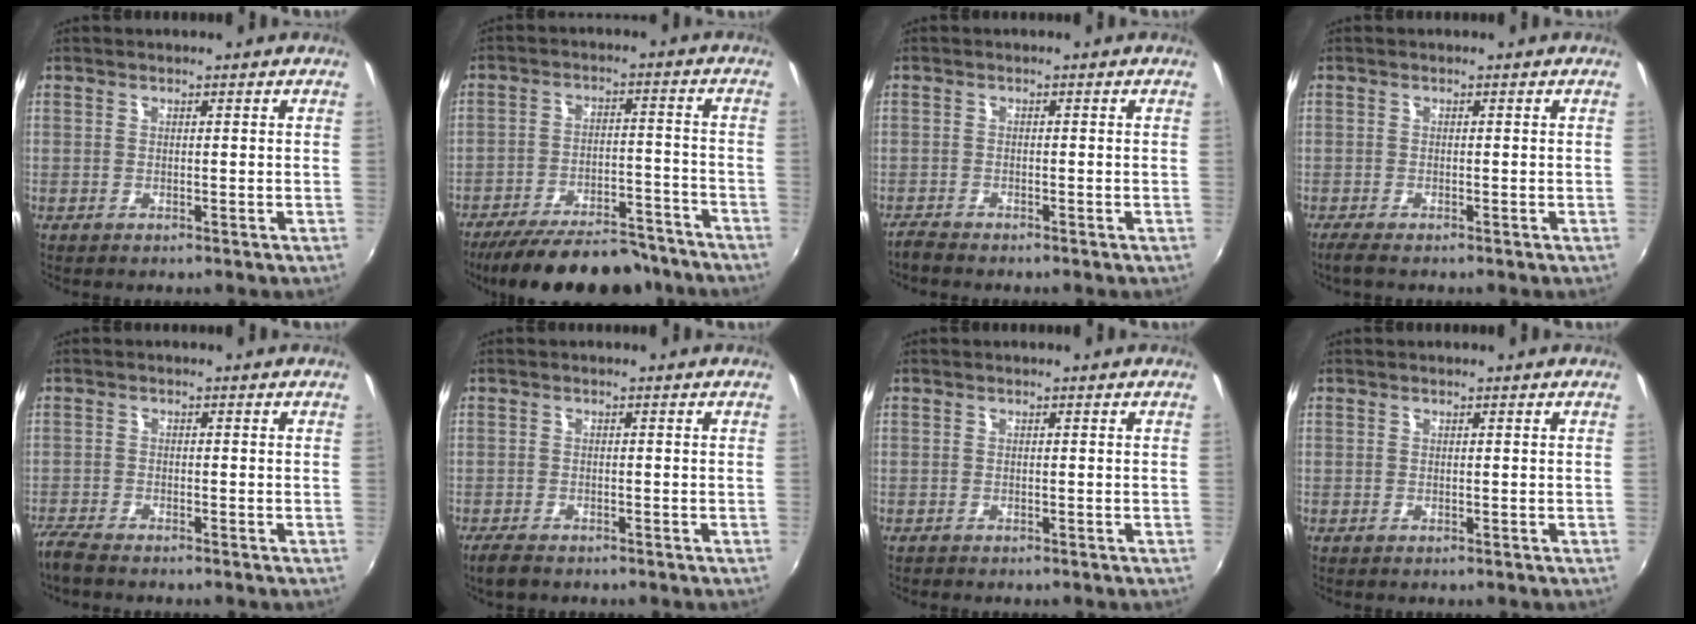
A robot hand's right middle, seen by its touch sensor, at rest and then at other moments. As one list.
[{"total": 20.2, "force": [-17.3, 5.4, 8.8], "torque": [-0.165, -0.011, -0.240]}, {"total": 2.1, "force": [-2.1, 0.2, 0.4], "torque": [-0.017, -0.010, -0.043]}, {"total": 2.2, "force": [-1.7, 0.2, 1.4], "torque": [-0.029, -0.009, -0.031]}, {"total": 4.0, "force": [-3.7, 0.6, 1.6], "torque": [-0.048, -0.017, -0.073]}, {"total": 3.4, "force": [-2.8, 1.2, 1.6], "torque": [-0.043, -0.011, -0.055]}, {"total": 0.6, "force": [-0.5, 0.2, 0.0], "torque": [-0.002, -0.002, -0.010]}, {"total": 0.0}]